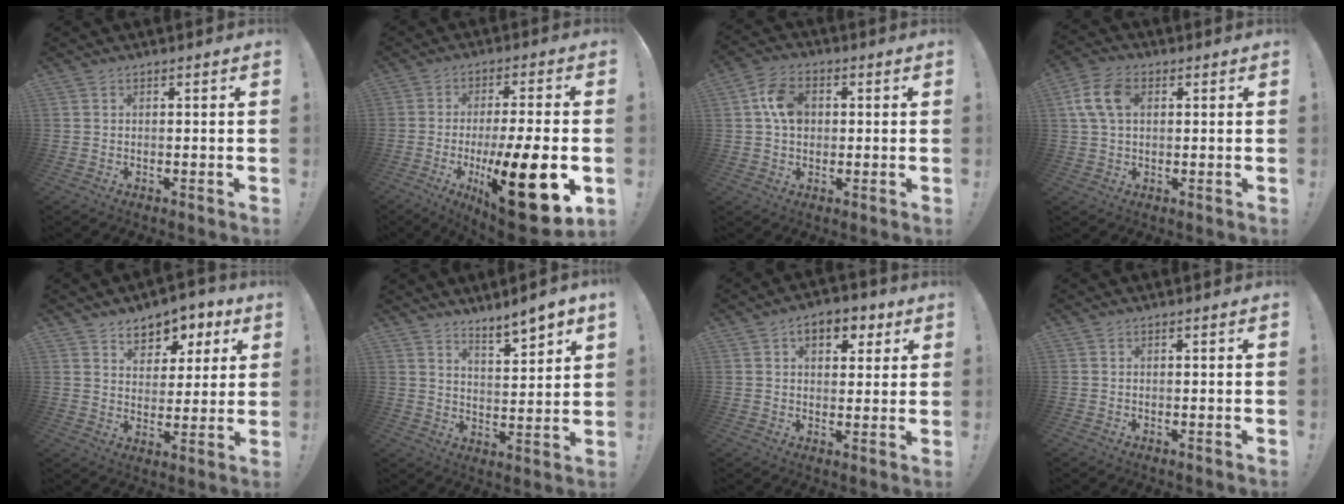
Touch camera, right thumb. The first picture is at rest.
{"total": 21.1, "force": [-6.5, 4.5, 19.6], "torque": [-0.297, 0.021, -0.091]}
{"total": 9.1, "force": [1.3, 6.6, 6.1], "torque": [-0.115, 0.014, 0.026]}
{"total": 9.5, "force": [2.1, 6.1, 6.9], "torque": [-0.136, 0.012, 0.044]}
{"total": 7.3, "force": [4.5, 5.3, 2.1], "torque": [-0.022, -0.035, 0.085]}
{"total": 6.8, "force": [6.2, 0.5, 2.8], "torque": [-0.044, -0.051, 0.107]}
{"total": 8.1, "force": [3.7, 5.0, 5.1], "torque": [-0.064, -0.006, 0.063]}
{"total": 0.0}